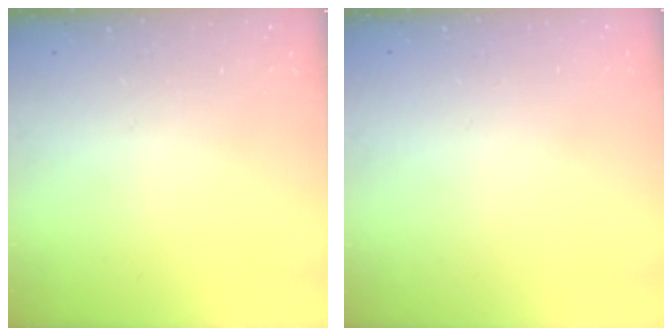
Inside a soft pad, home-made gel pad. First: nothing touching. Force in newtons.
{"total": 0.0}